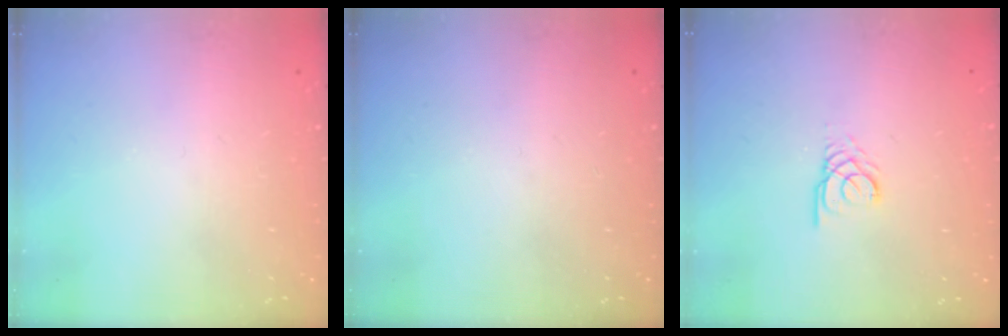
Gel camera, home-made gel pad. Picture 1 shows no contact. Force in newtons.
{"total": 0.0}
{"total": 2.5, "press": 2.5, "slide": 0.2}